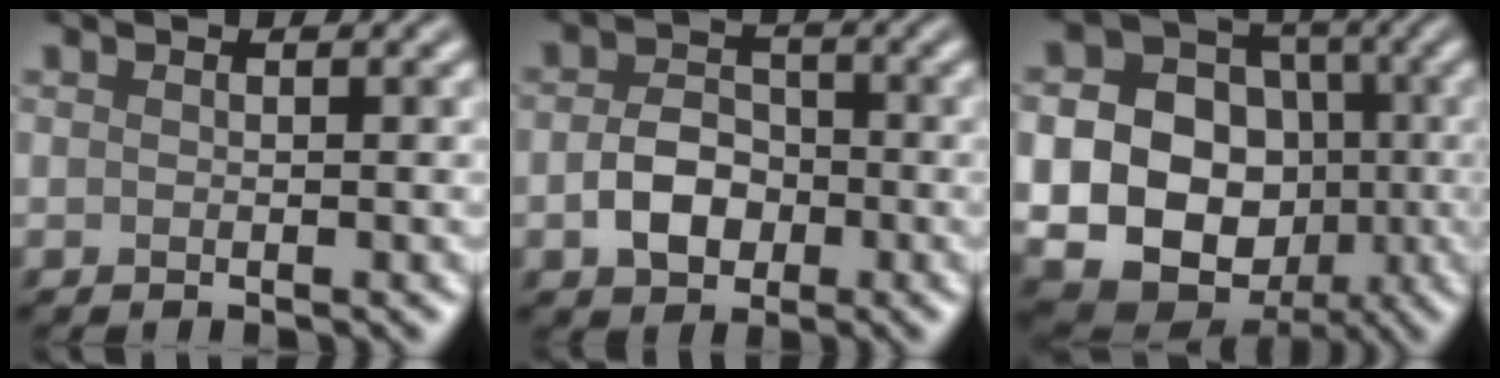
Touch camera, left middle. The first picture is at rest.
{"total": 3.9, "force": [-1.1, 2.9, 2.3], "torque": [-0.041, 0.003, -0.025]}
{"total": 17.0, "force": [-1.6, 15.4, 7.0], "torque": [-0.161, -0.008, -0.043]}